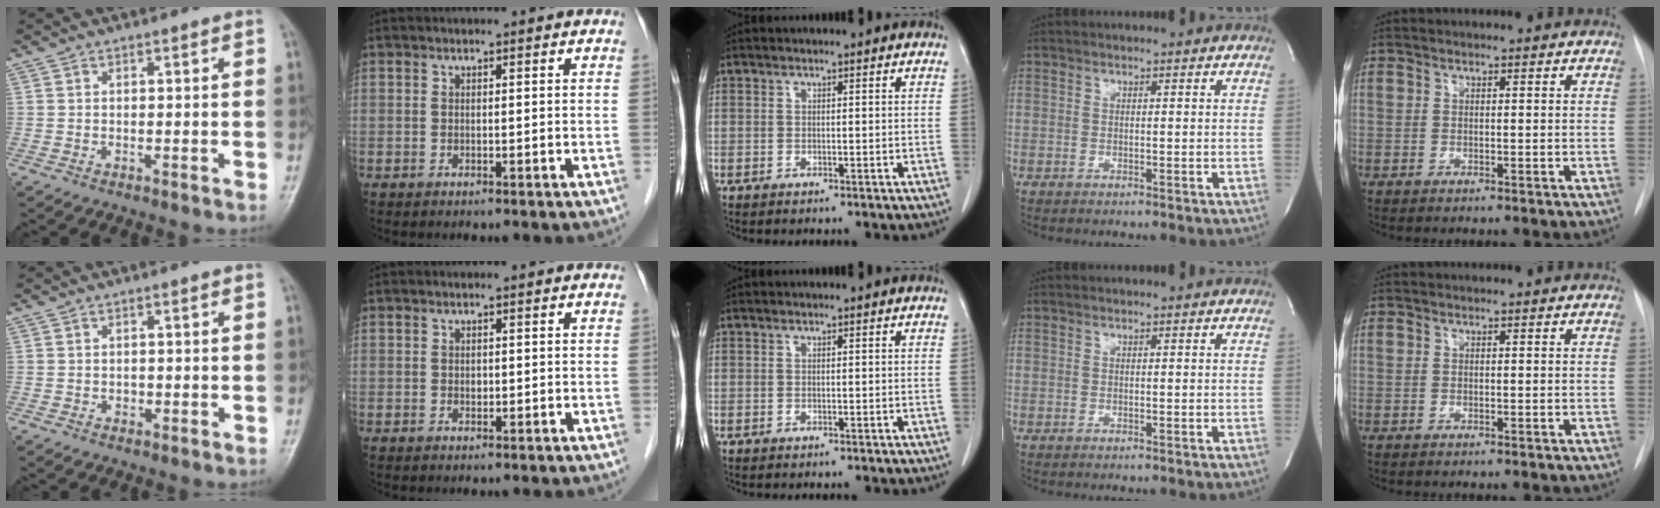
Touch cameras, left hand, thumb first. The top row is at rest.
{"thumb": {"total": 0.9, "force": [-0.2, 0.8, 0.5], "torque": [-0.003, 0.003, -0.002]}, "index": {"total": 0.7, "force": [0.1, 0.6, 0.5], "torque": [-0.007, 0.001, 0.000]}}